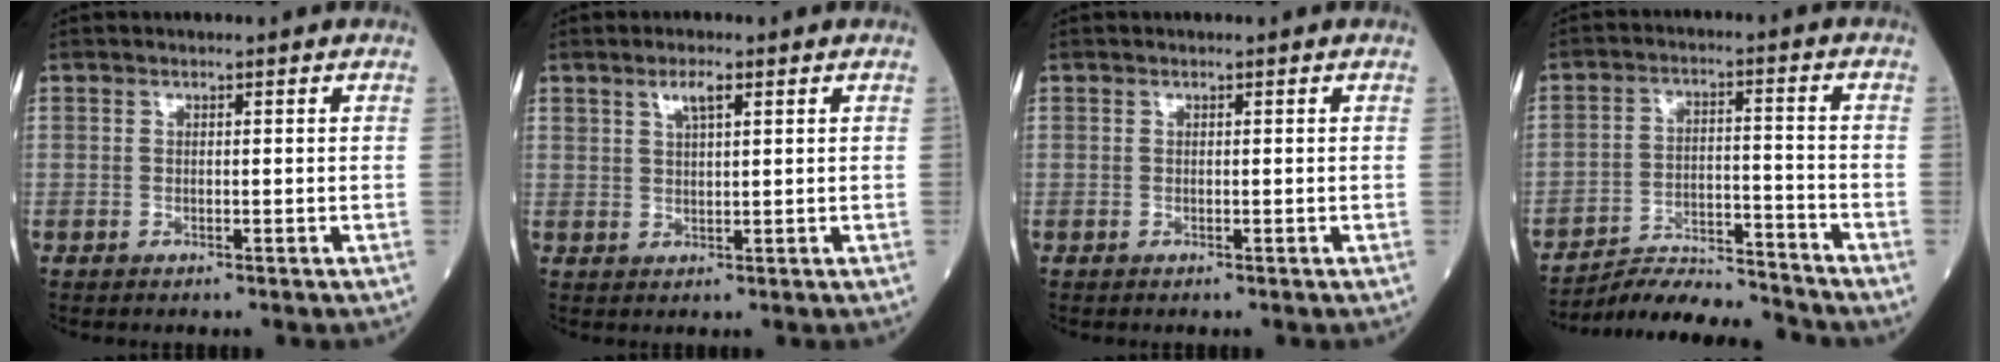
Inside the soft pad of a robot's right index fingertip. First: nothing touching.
{"total": 2.8, "force": [1.6, 0.6, 2.2], "torque": [-0.044, 0.004, 0.030]}
{"total": 0.0}
{"total": 10.4, "force": [-10.4, -0.5, 1.1], "torque": [-0.018, 0.010, -0.183]}